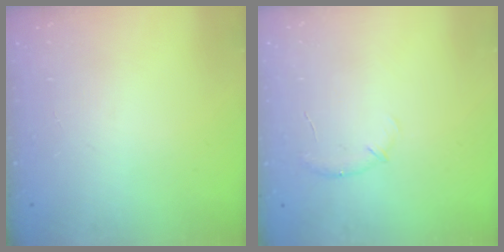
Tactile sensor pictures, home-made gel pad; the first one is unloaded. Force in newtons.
{"total": 6.9, "press": 6.7, "slide": 1.8}